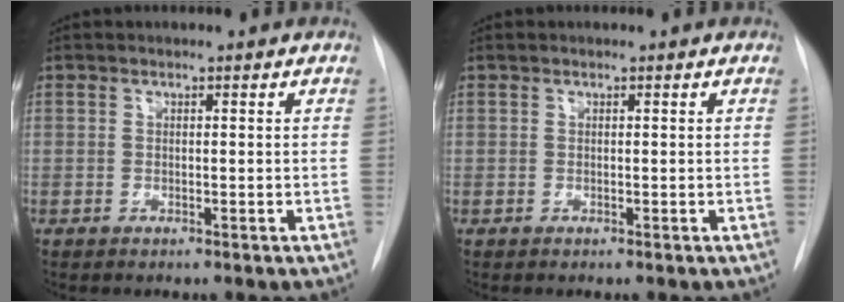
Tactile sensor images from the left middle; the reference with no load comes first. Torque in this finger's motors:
{"motor_torque": [0.20, -0.16, -0.06, 0.02]}